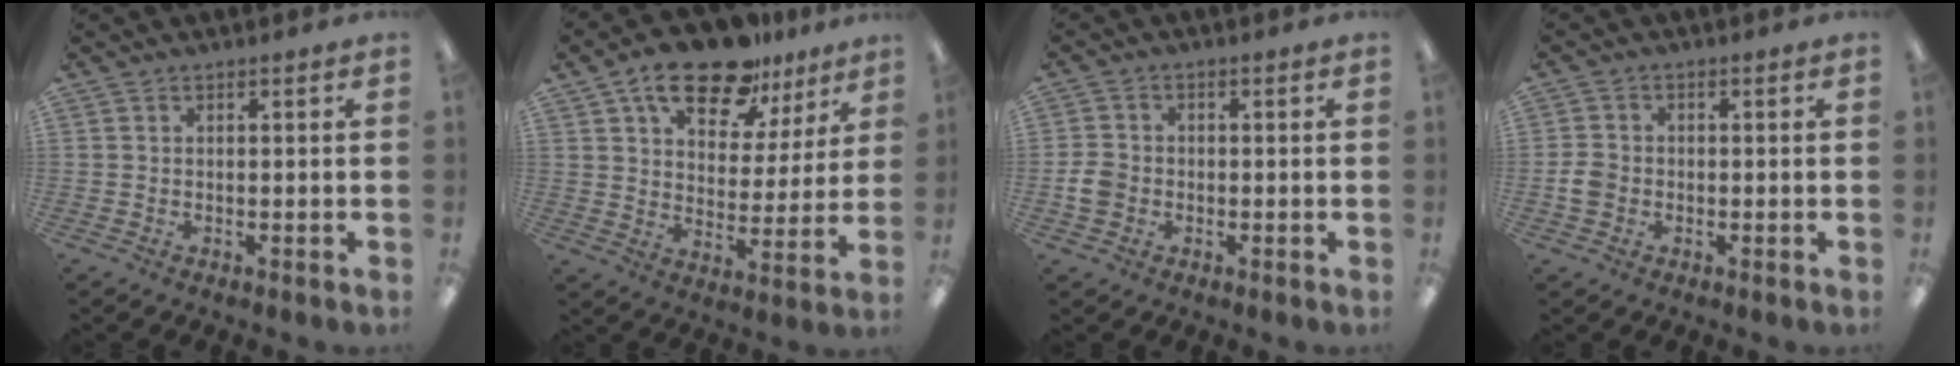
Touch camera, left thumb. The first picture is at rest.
{"total": 16.2, "force": [11.7, 7.5, 8.3], "torque": [-0.137, -0.060, 0.206]}
{"total": 4.5, "force": [-0.9, 3.7, 2.4], "torque": [-0.046, 0.008, -0.015]}
{"total": 3.7, "force": [-0.8, 3.2, 1.9], "torque": [-0.036, 0.005, -0.015]}